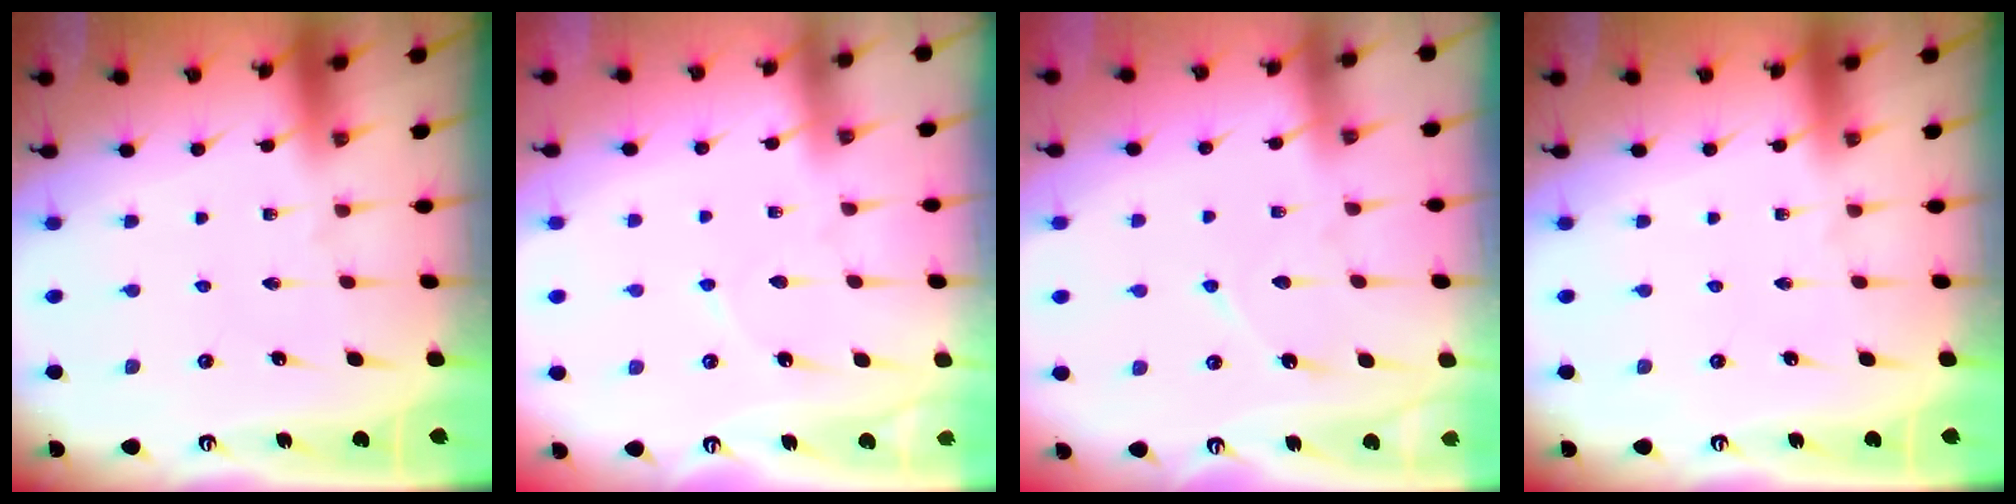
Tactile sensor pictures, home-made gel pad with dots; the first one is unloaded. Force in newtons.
{"total": 3.4, "press": 3.3, "slide": 0.4}
{"total": 5.5, "press": 5.5, "slide": 0.7}
{"total": 0.0}